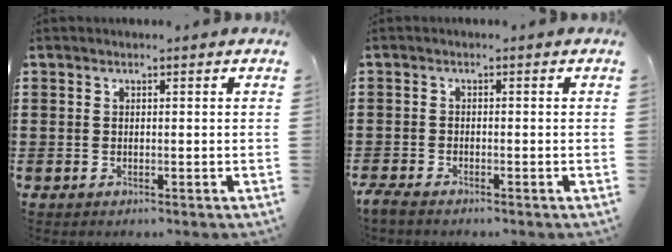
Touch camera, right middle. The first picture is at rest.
{"total": 1.7, "force": [-1.5, 0.3, 0.6], "torque": [-0.027, -0.003, -0.035]}